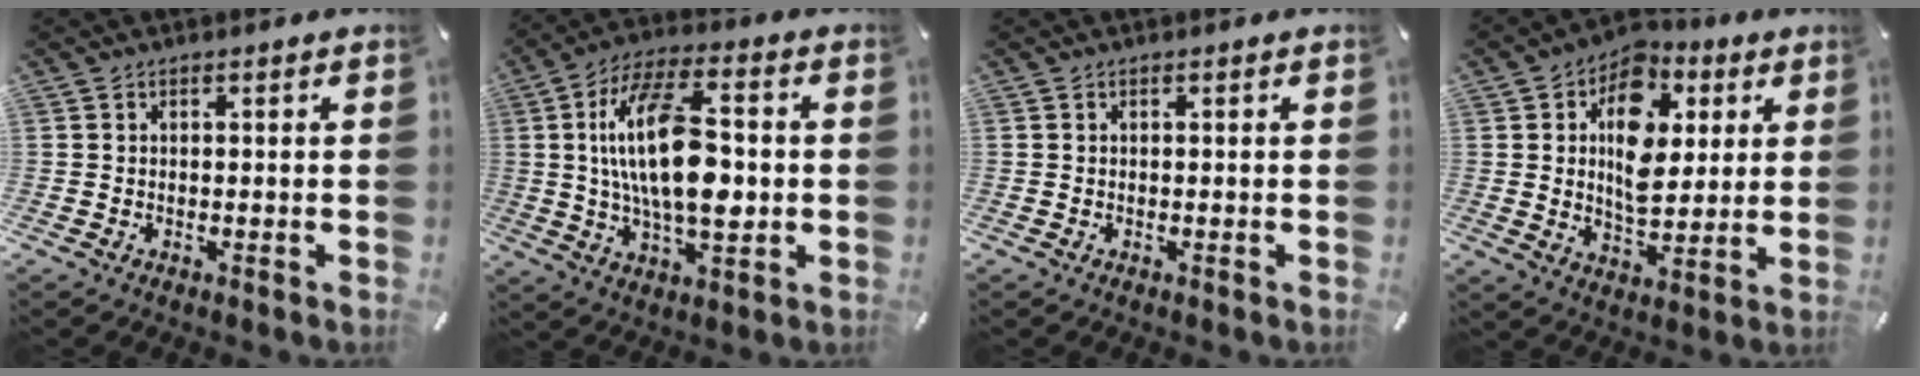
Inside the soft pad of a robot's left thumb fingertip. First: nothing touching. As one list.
[{"total": 19.0, "force": [0.9, 9.5, 16.5], "torque": [-0.305, 0.001, 0.012]}, {"total": 0.0}, {"total": 13.5, "force": [3.6, 9.8, 8.5], "torque": [-0.114, -0.010, 0.063]}]